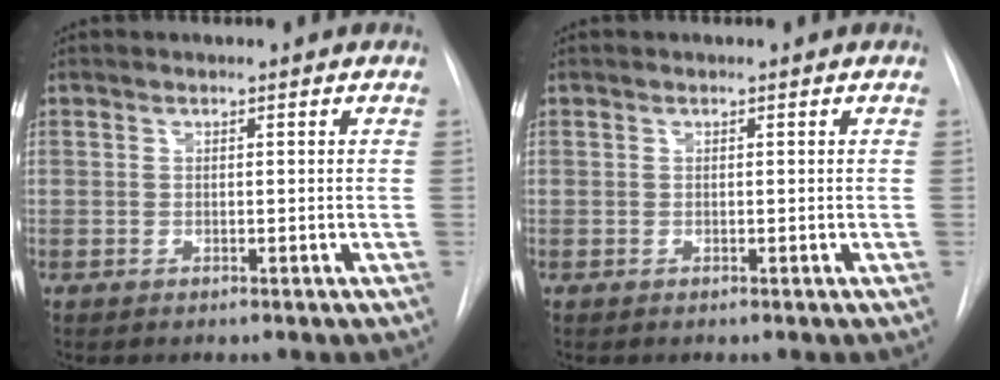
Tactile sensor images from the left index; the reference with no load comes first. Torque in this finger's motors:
{"motor_torque": [-0.18, 0.19, 0.00, 0.00]}